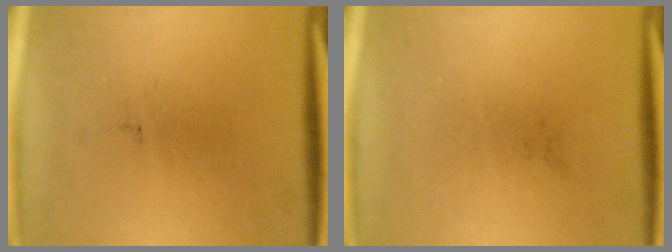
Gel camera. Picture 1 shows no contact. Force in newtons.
{"total": 0.0}